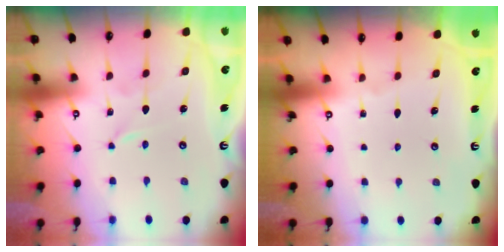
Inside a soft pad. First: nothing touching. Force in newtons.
{"total": 0.0}